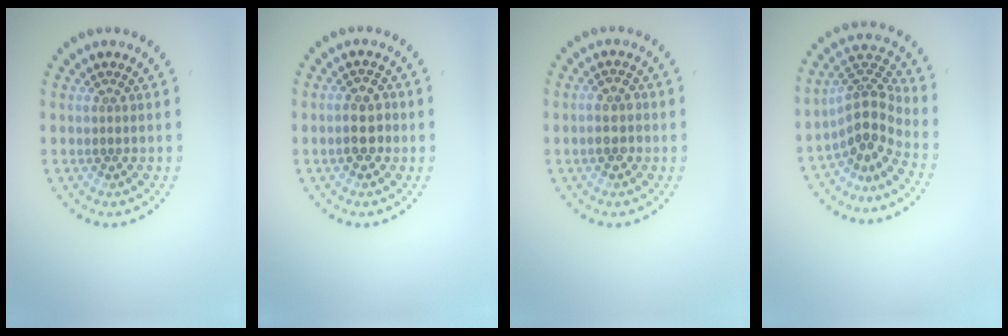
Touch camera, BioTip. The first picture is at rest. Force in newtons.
{"total": 2.6, "press": 2.5, "slide": 0.6}
{"total": 2.3, "press": 2.2, "slide": 0.8}
{"total": 3.8, "press": 2.7, "slide": 2.7}